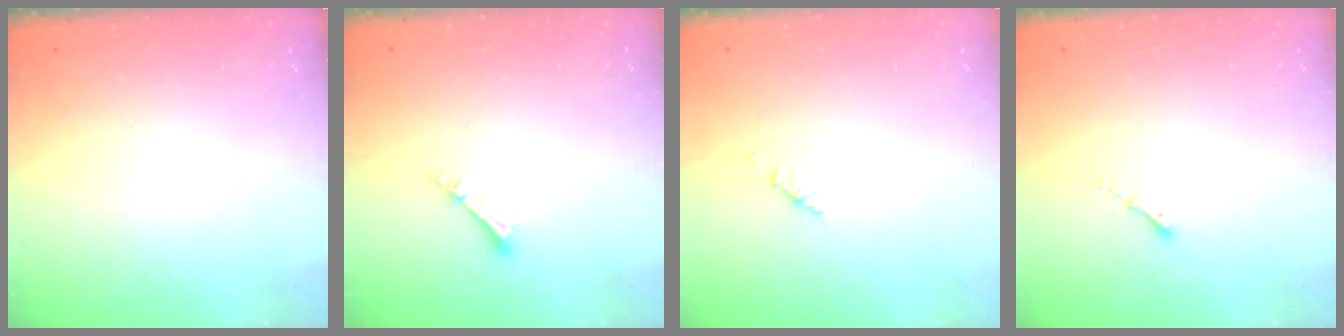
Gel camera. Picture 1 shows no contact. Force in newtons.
{"total": 2.7, "press": 2.7, "slide": 0.3}
{"total": 1.9, "press": 1.8, "slide": 0.6}
{"total": 1.1, "press": 1.0, "slide": 0.5}